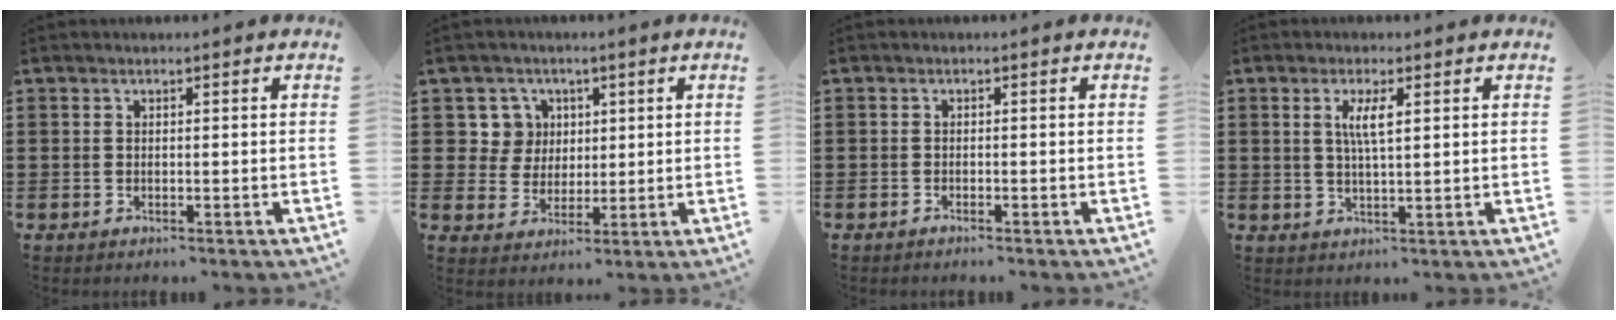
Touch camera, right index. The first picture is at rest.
{"total": 5.7, "force": [2.0, 5.3, 0.9], "torque": [-0.039, 0.014, 0.036]}
{"total": 0.6, "force": [-0.6, -0.1, 0.1], "torque": [-0.004, -0.003, -0.011]}
{"total": 3.8, "force": [1.1, 0.8, 3.5], "torque": [-0.074, 0.005, 0.017]}